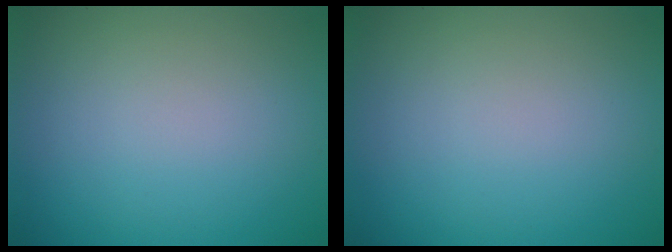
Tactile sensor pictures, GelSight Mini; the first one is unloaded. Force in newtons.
{"total": 0.0}